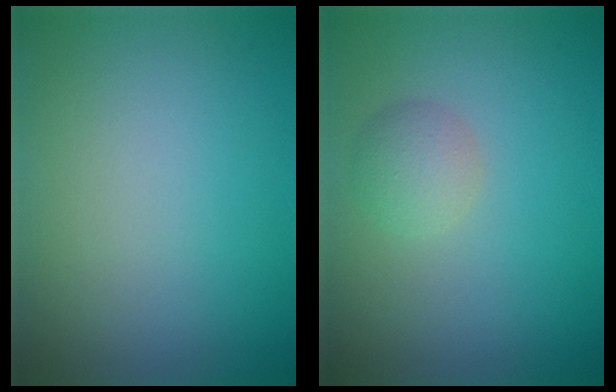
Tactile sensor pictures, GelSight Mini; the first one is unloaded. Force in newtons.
{"total": 2.1, "press": 2.1, "slide": 0.1}